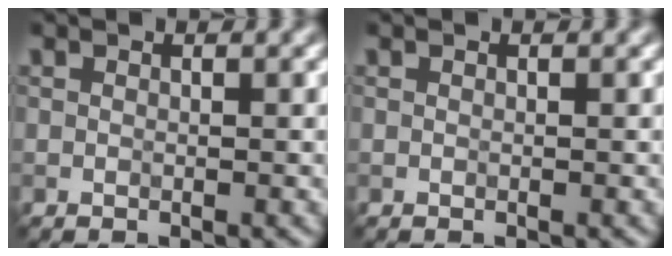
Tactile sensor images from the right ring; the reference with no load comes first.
{"total": 0.0}